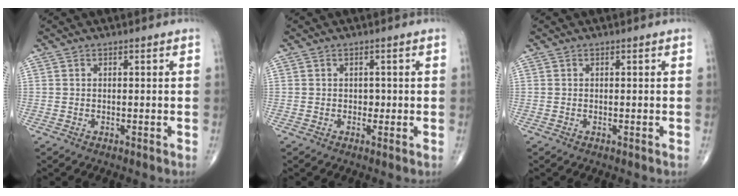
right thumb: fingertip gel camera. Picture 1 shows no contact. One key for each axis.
{"total": 1.1, "fx": -0.1, "fy": 0.9, "fz": 0.7, "tx": -0.001, "ty": 0.002, "tz": -0.003}
{"total": 0.0}